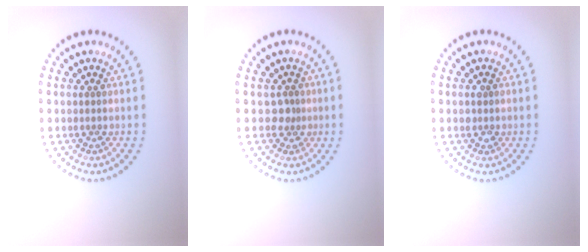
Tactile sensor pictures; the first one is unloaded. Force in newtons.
{"total": 1.4, "press": 1.2, "slide": 0.9}
{"total": 1.1, "press": 1.0, "slide": 0.2}